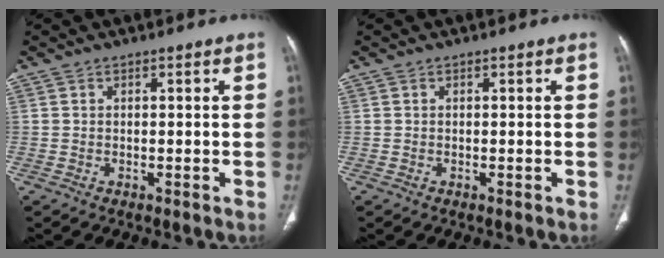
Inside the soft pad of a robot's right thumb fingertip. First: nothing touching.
{"total": 0.0}